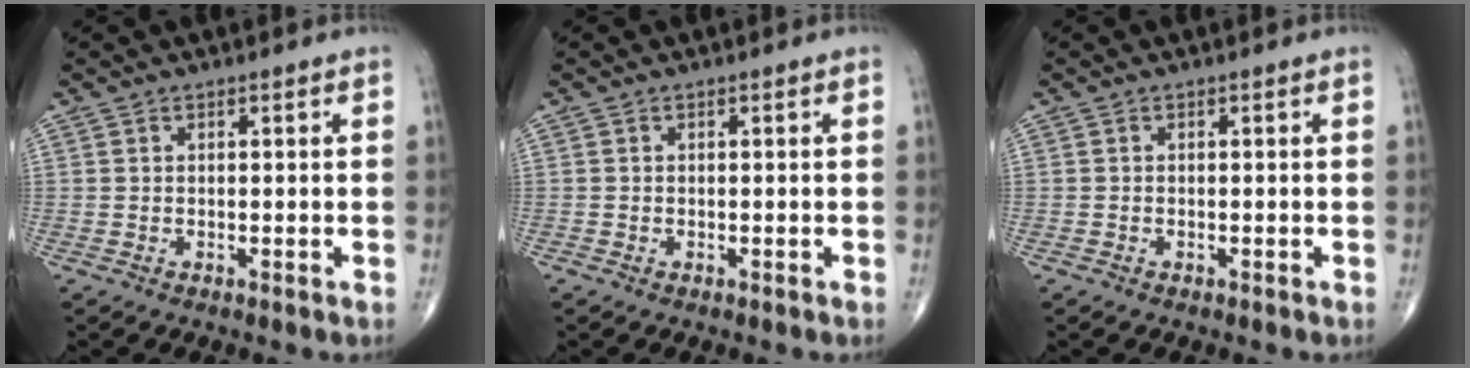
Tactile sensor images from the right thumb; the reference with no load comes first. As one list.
[{"total": 0.0}, {"total": 0.0}]